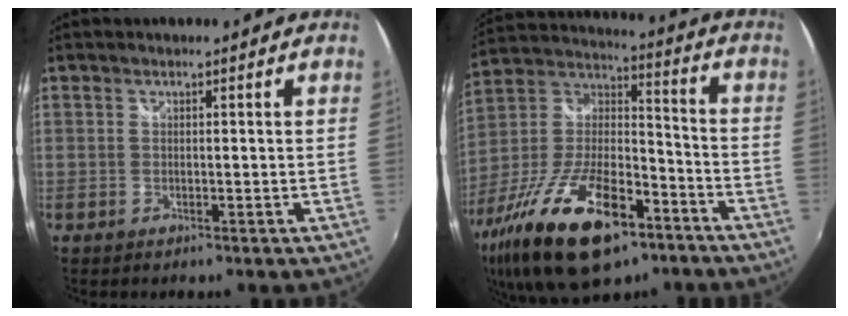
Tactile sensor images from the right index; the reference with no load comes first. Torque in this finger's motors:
{"motor_torque": [1.19, -0.95, 1.05, 0.18]}